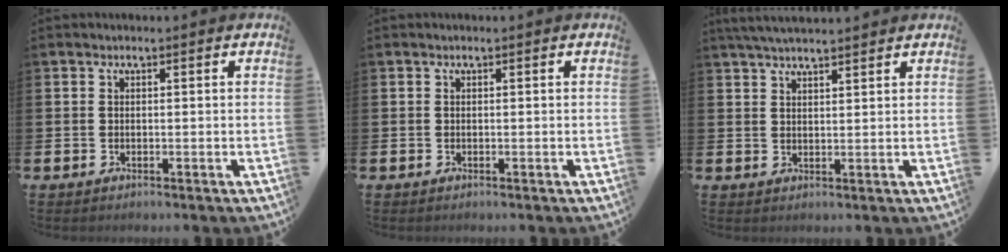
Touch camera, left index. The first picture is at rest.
{"total": 0.0}
{"total": 3.7, "force": [3.5, 0.4, 1.1], "torque": [-0.028, -0.007, 0.065]}